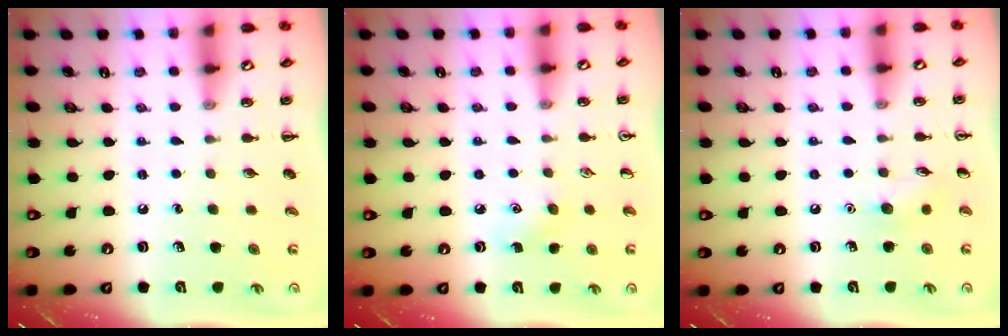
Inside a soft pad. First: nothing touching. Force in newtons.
{"total": 5.0, "press": 4.9, "slide": 1.2}
{"total": 6.2, "press": 6.0, "slide": 1.7}